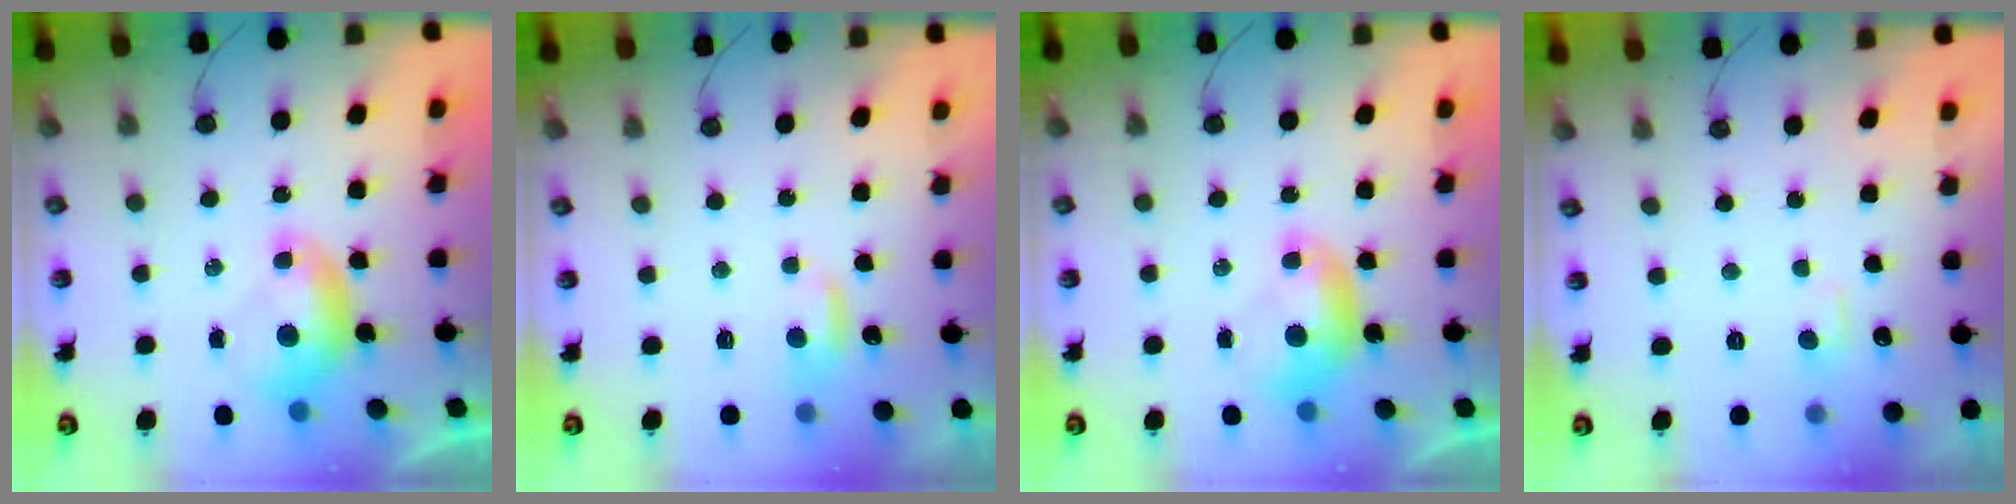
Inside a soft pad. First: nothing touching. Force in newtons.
{"total": 0.7, "press": 0.5, "slide": 0.5}
{"total": 0.0}
{"total": 2.5, "press": 2.5, "slide": 0.5}